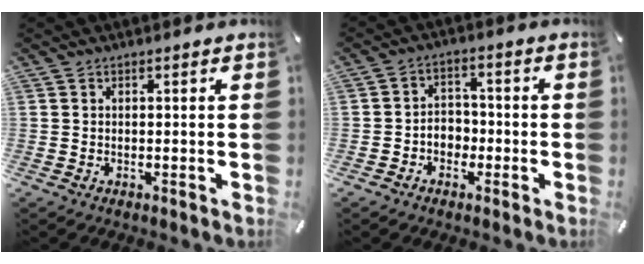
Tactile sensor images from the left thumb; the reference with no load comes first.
{"total": 4.8, "force": [-2.0, 4.1, 1.4], "torque": [-0.027, 0.018, -0.037]}